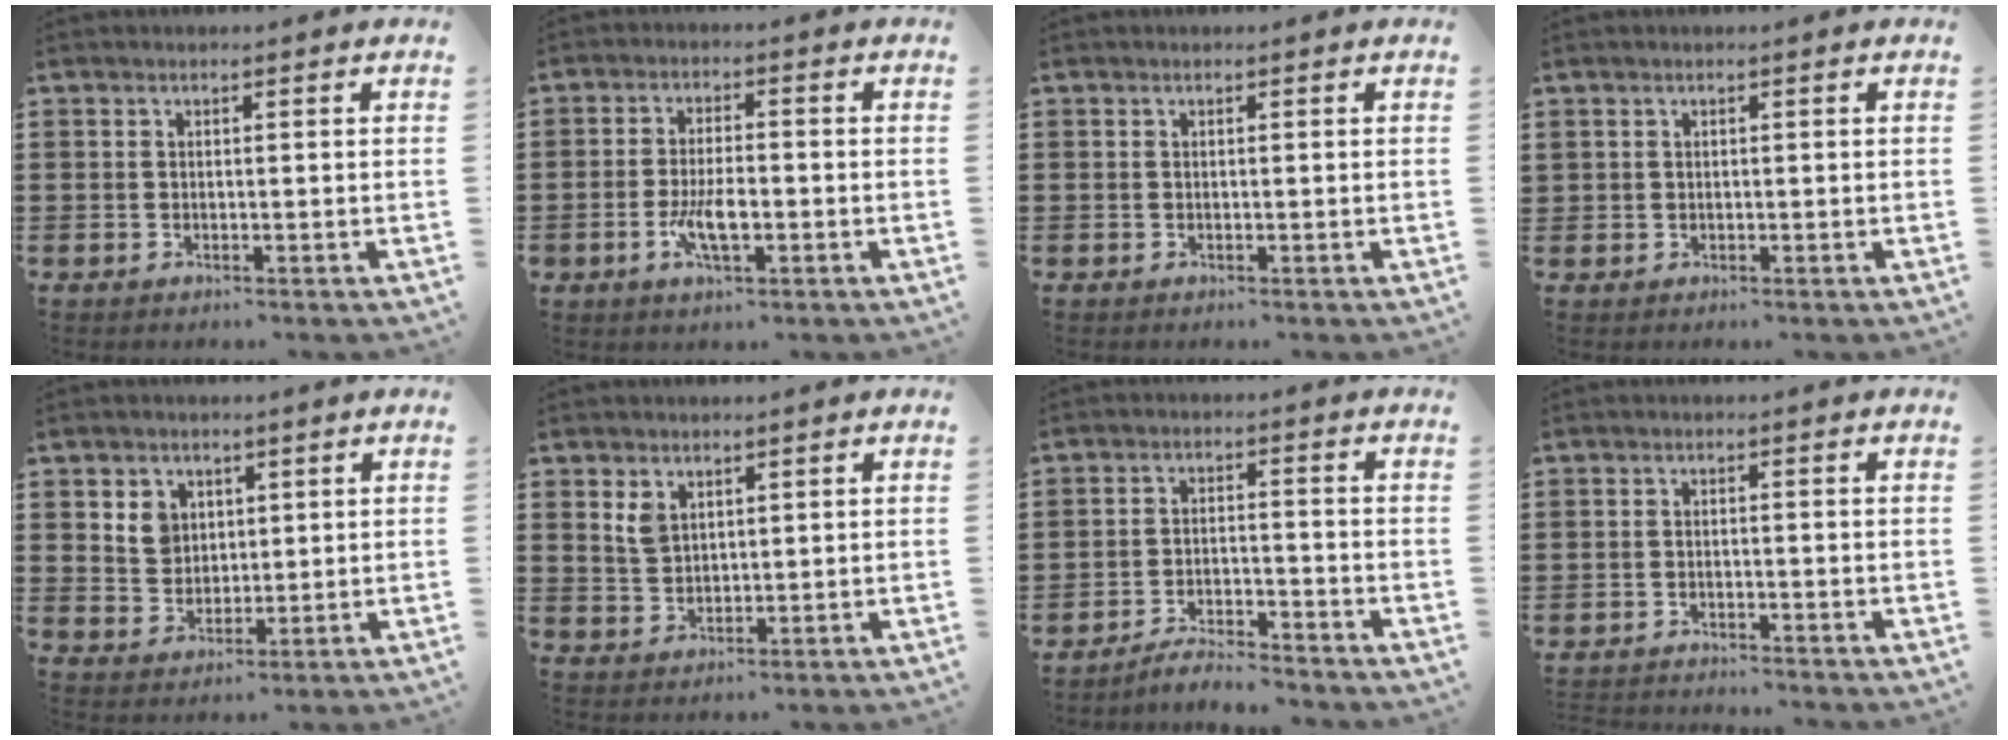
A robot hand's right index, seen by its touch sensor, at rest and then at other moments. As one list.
[{"total": 5.4, "force": [-1.7, 1.9, 4.7], "torque": [-0.108, -0.005, -0.036]}, {"total": 0.0}, {"total": 0.6, "force": [0.3, 0.5, 0.1], "torque": [-0.003, 0.002, 0.006]}, {"total": 4.5, "force": [2.1, 3.8, 1.2], "torque": [-0.032, 0.010, 0.038]}, {"total": 3.2, "force": [1.9, 2.0, 1.6], "torque": [-0.040, 0.005, 0.036]}, {"total": 3.8, "force": [-3.8, 0.0, 0.5], "torque": [-0.014, 0.006, -0.078]}, {"total": 1.6, "force": [-1.6, -0.1, -0.2], "torque": [-0.001, 0.002, -0.035]}]